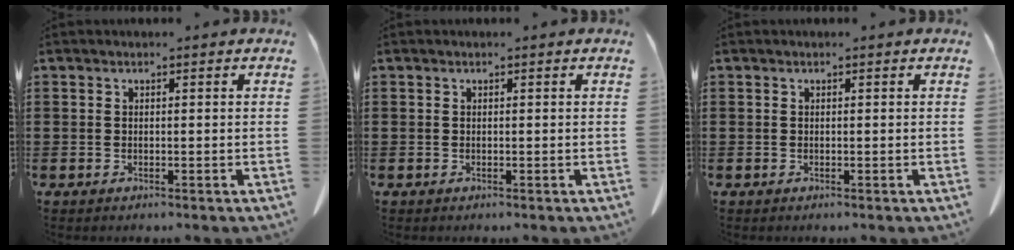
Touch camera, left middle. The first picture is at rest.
{"total": 0.0}
{"total": 0.0}